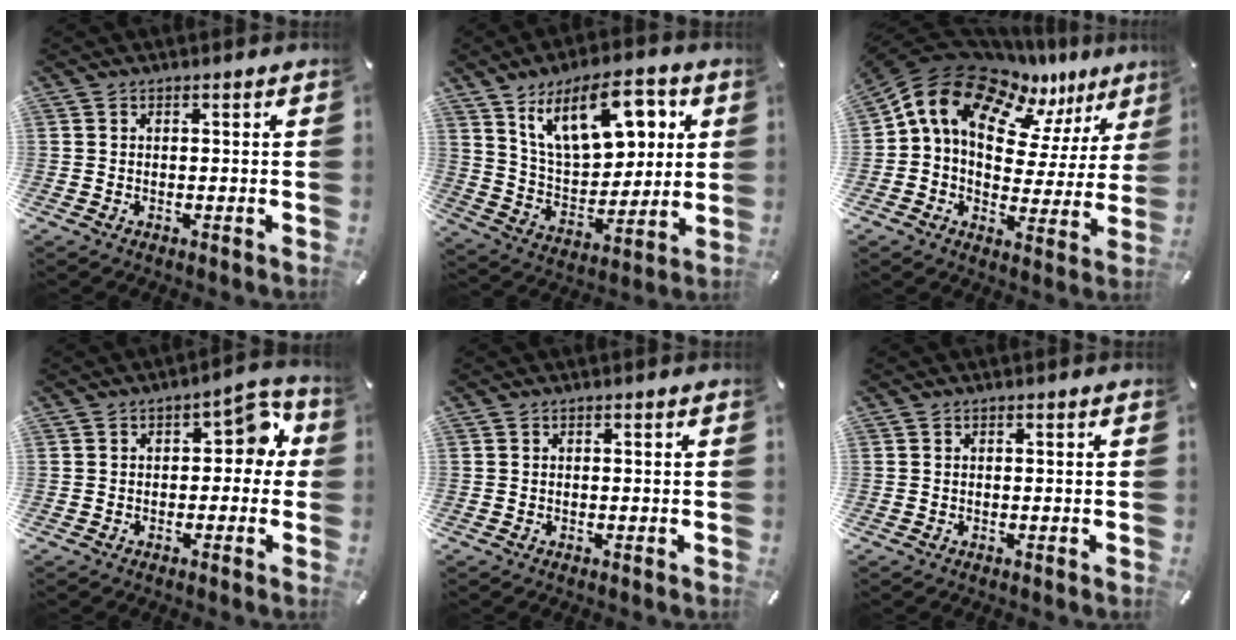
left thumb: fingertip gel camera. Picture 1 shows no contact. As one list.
[{"total": 18.6, "force": [9.6, 10.0, 12.4], "torque": [-0.213, -0.029, 0.167]}, {"total": 14.4, "force": [9.0, 9.6, 6.0], "torque": [-0.117, -0.069, 0.161]}, {"total": 7.5, "force": [1.1, 4.4, 5.9], "torque": [-0.069, 0.001, 0.007]}, {"total": 0.0}, {"total": 0.0}]